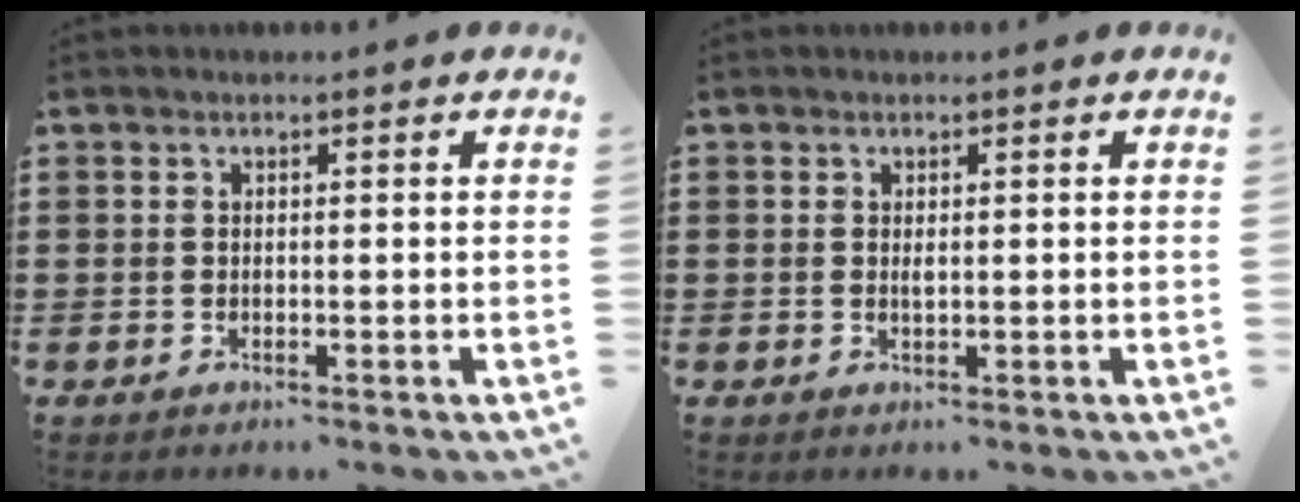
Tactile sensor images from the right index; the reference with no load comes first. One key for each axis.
{"total": 0.8, "fx": 0.2, "fy": 0.2, "fz": 0.8, "tx": -0.015, "ty": 0.000, "tz": 0.003}